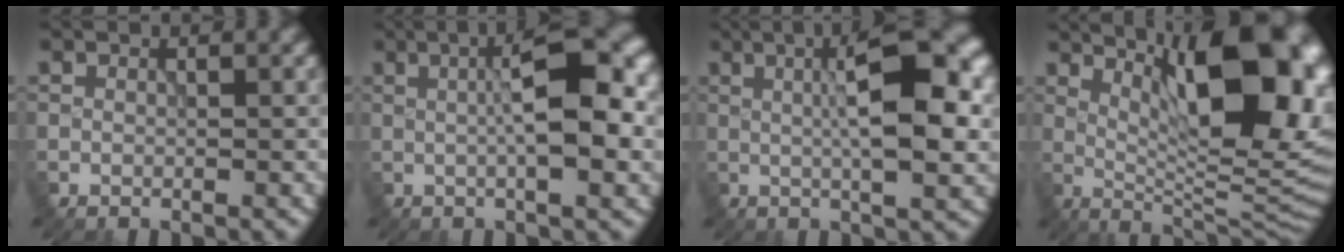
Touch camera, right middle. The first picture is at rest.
{"total": 7.9, "force": [0.9, 2.0, 7.6], "torque": [-0.106, 0.010, 0.008]}
{"total": 8.7, "force": [1.0, 2.3, 8.4], "torque": [-0.114, 0.010, 0.012]}
{"total": 15.0, "force": [5.3, 5.1, 13.1], "torque": [-0.160, 0.002, 0.082]}